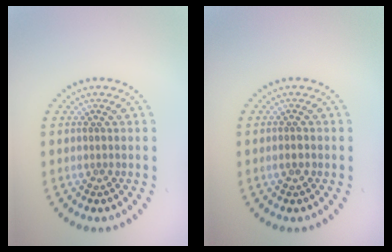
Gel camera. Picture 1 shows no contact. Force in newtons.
{"total": 1.0, "press": 1.0, "slide": 0.3}